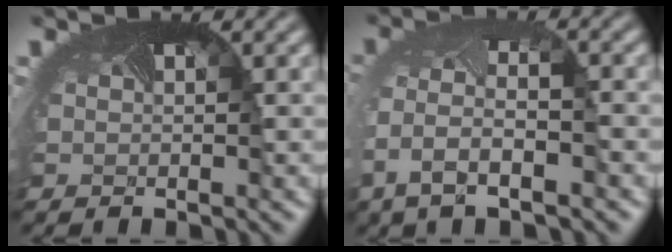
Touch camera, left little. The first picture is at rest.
{"total": 5.3, "force": [-2.5, 2.5, 4.0], "torque": [-0.116, -0.017, -0.044]}